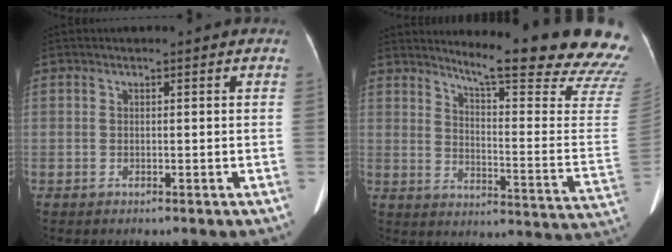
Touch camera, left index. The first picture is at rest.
{"total": 23.3, "force": [20.9, 0.5, 10.4], "torque": [-0.140, -0.126, 0.247]}